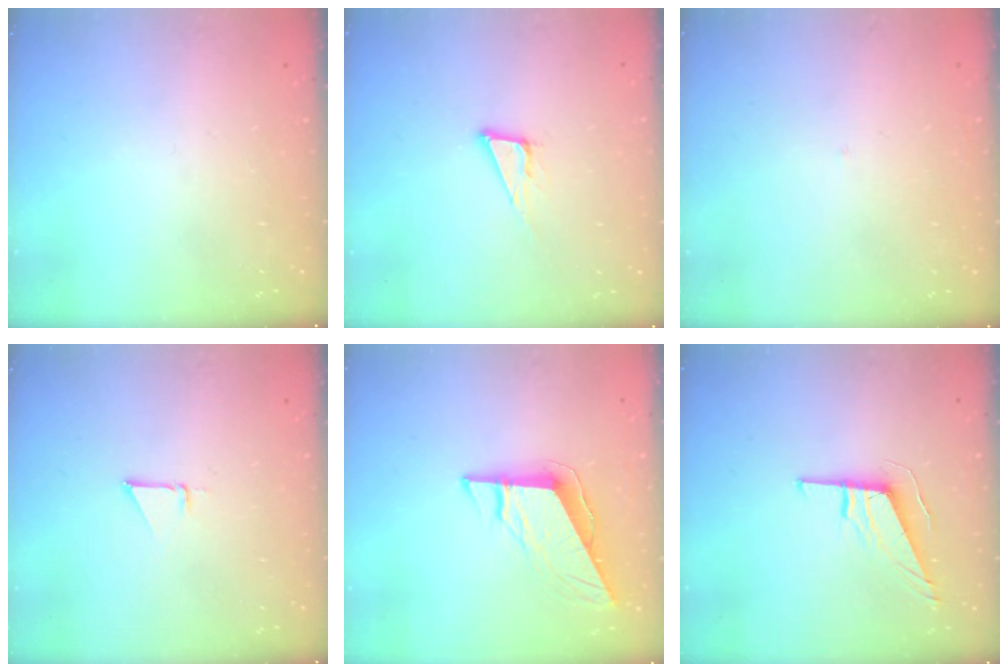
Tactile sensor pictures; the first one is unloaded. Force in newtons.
{"total": 7.2, "press": 6.8, "slide": 2.6}
{"total": 1.7, "press": 1.6, "slide": 0.1}
{"total": 2.5, "press": 2.5, "slide": 0.1}
{"total": 9.1, "press": 9.1, "slide": 0.3}
{"total": 9.7, "press": 9.5, "slide": 2.0}